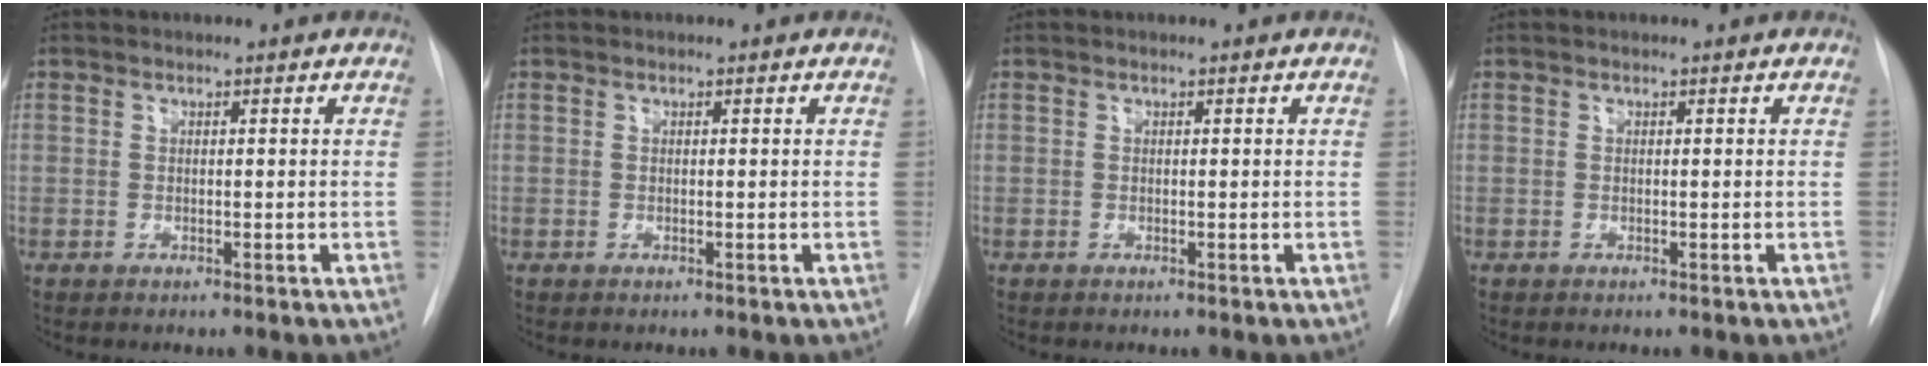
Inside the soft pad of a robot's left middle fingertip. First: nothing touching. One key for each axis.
{"total": 0.0}
{"total": 0.0}
{"total": 0.0}